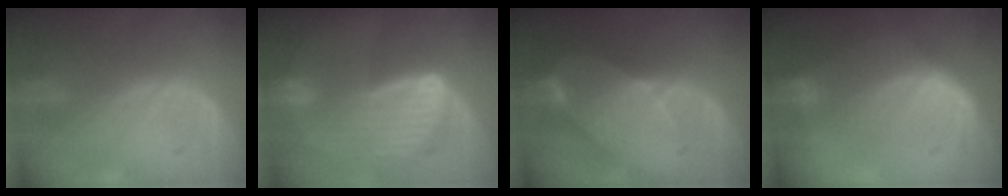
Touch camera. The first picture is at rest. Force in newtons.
{"total": 9.2, "press": 8.1, "slide": 4.5}
{"total": 8.2, "press": 7.4, "slide": 3.7}
{"total": 6.7, "press": 6.2, "slide": 2.4}